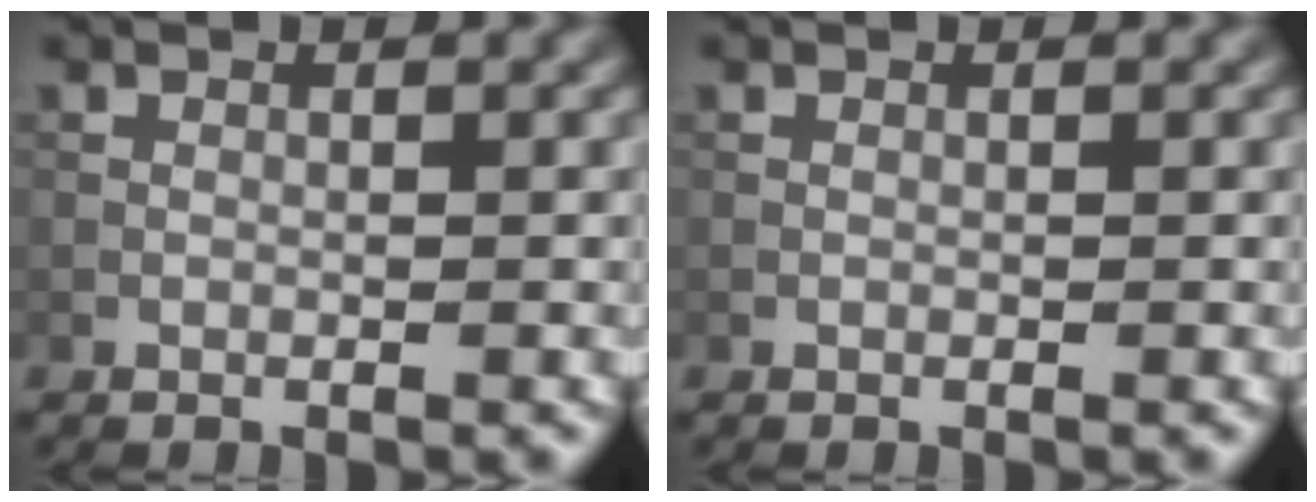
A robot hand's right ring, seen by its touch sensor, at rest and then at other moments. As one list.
[{"total": 0.0}]